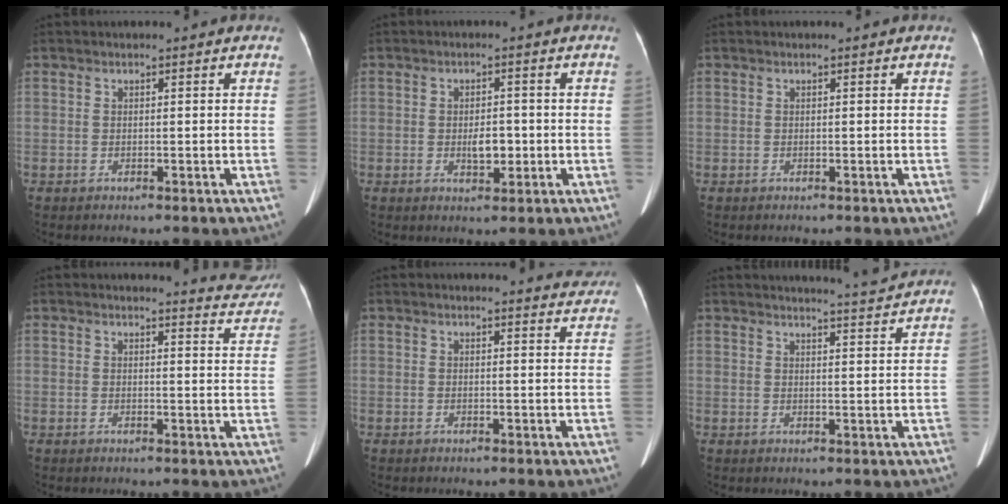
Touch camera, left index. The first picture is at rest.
{"total": 3.2, "force": [-0.7, 1.6, 2.7], "torque": [-0.045, 0.001, -0.006]}
{"total": 0.0}
{"total": 5.9, "force": [5.9, 0.3, -0.2], "torque": [0.007, -0.030, 0.047]}
{"total": 4.7, "force": [4.7, 0.5, 0.3], "torque": [0.000, -0.012, 0.031]}
{"total": 6.3, "force": [6.0, -1.4, 1.0], "torque": [-0.020, -0.007, 0.074]}